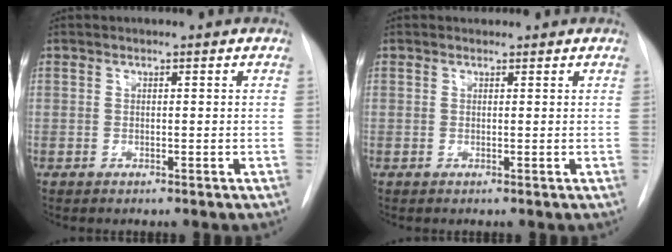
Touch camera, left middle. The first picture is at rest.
{"total": 0.7, "force": [0.6, 0.4, -0.1], "torque": [-0.003, 0.009, 0.008]}